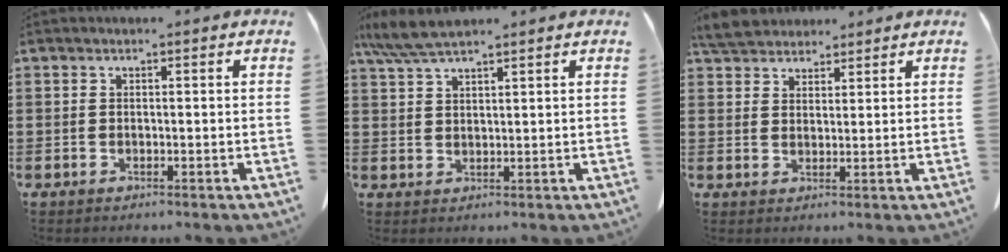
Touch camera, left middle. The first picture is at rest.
{"total": 5.4, "force": [4.4, 0.8, 3.0], "torque": [-0.069, -0.007, 0.083]}
{"total": 4.9, "force": [4.6, 1.3, 1.0], "torque": [-0.035, -0.009, 0.089]}